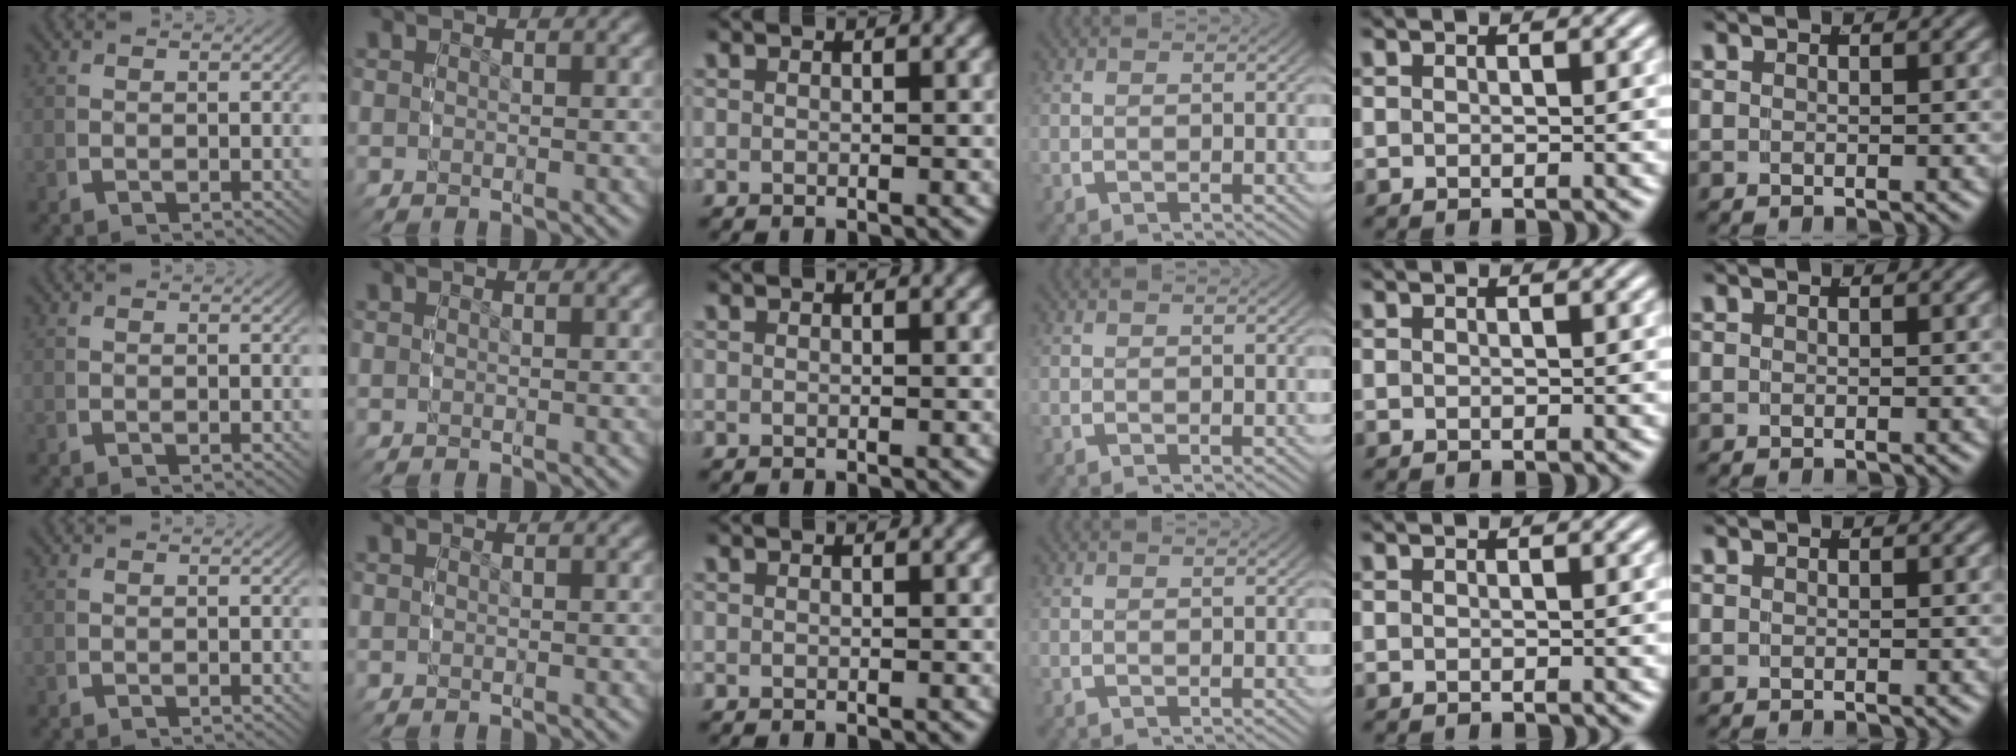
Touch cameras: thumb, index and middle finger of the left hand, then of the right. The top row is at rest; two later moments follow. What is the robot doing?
{"motion": "grasp_and_lifting", "object": "ethernet cable"}